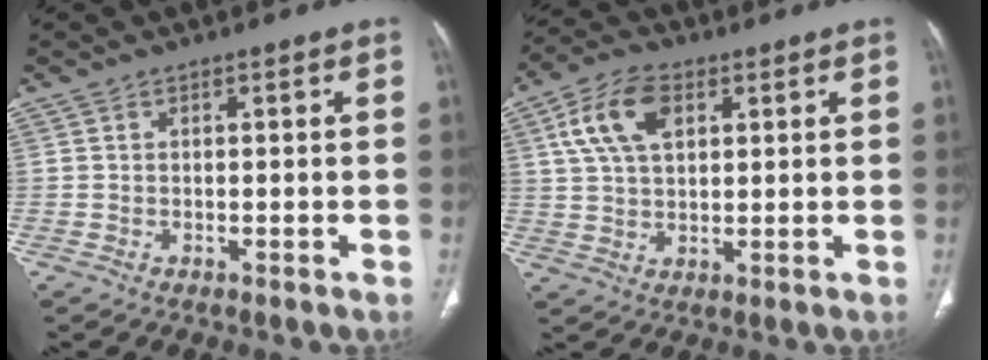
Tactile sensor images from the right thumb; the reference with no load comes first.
{"total": 10.4, "force": [3.9, 6.0, 7.6], "torque": [-0.139, 0.003, 0.071]}